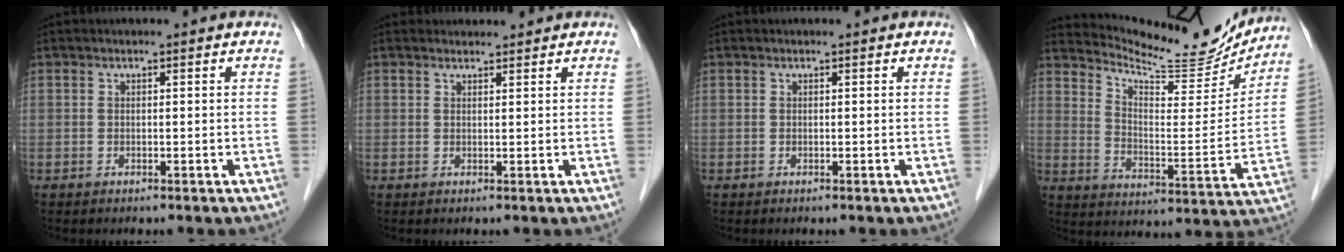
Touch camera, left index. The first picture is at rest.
{"total": 1.2, "force": [1.2, 0.3, -0.1], "torque": [-0.009, 0.007, 0.021]}
{"total": 0.0}
{"total": 17.2, "force": [16.5, 2.2, 4.1], "torque": [-0.073, -0.047, 0.236]}